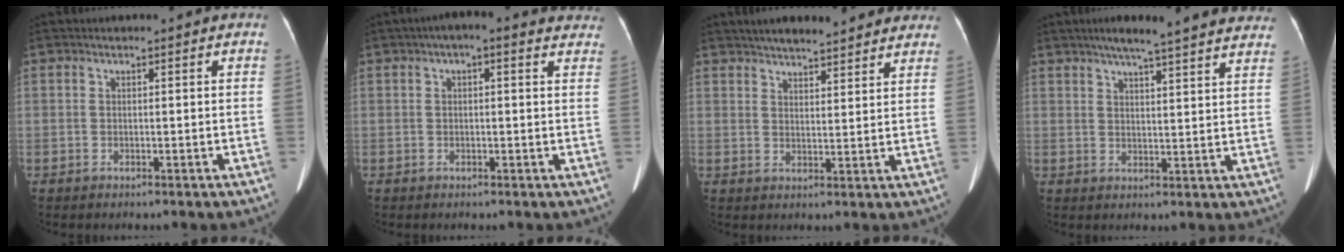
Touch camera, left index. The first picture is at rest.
{"total": 8.1, "force": [6.0, 2.5, 4.9], "torque": [-0.053, 0.026, 0.060]}
{"total": 14.8, "force": [12.9, 3.7, 6.3], "torque": [-0.080, 0.028, 0.169]}
{"total": 19.0, "force": [16.3, 2.0, 9.6], "torque": [-0.133, 0.019, 0.202]}